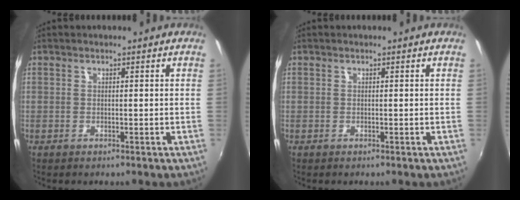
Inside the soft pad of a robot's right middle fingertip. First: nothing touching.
{"total": 0.0}